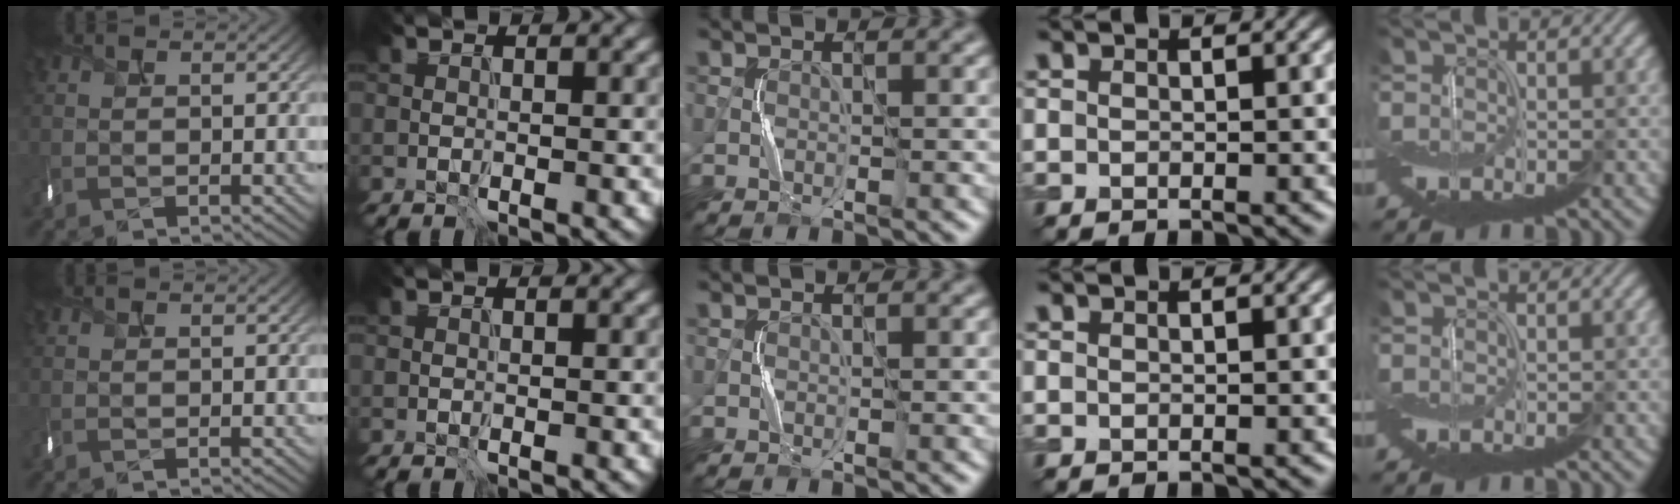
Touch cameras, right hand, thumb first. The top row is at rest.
{}